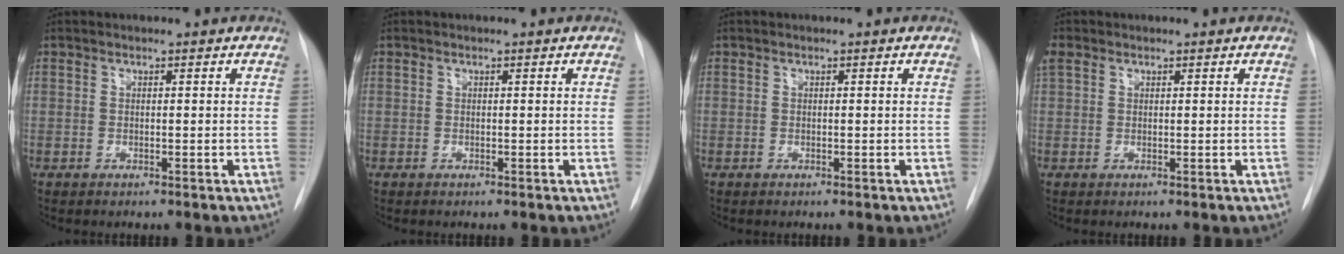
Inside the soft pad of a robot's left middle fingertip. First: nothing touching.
{"total": 0.0}
{"total": 0.0}
{"total": 2.7, "force": [1.8, 1.5, 1.3], "torque": [-0.047, 0.022, 0.044]}